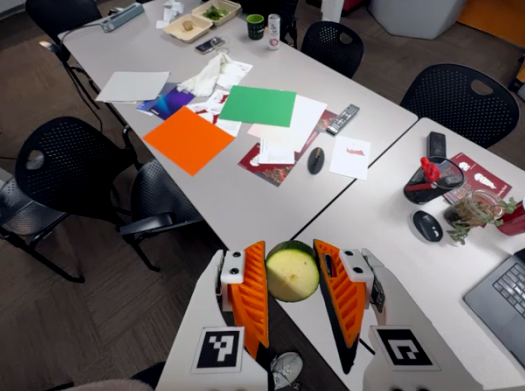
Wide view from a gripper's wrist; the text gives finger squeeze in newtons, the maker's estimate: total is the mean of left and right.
{"total": 10.4, "left": 10.7, "right": 10.1}